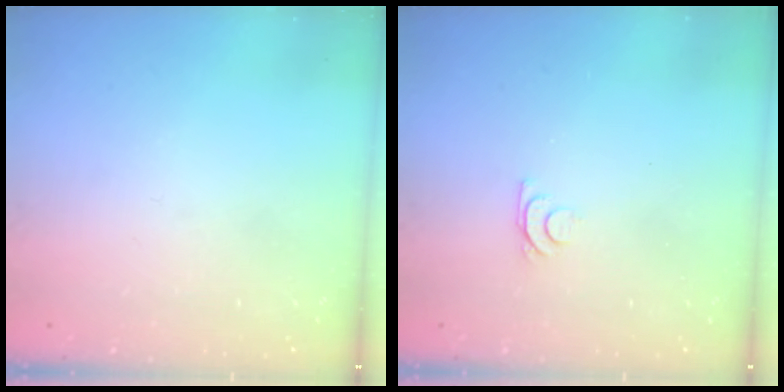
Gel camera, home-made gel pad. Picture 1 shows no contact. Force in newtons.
{"total": 5.1, "press": 5.0, "slide": 0.9}